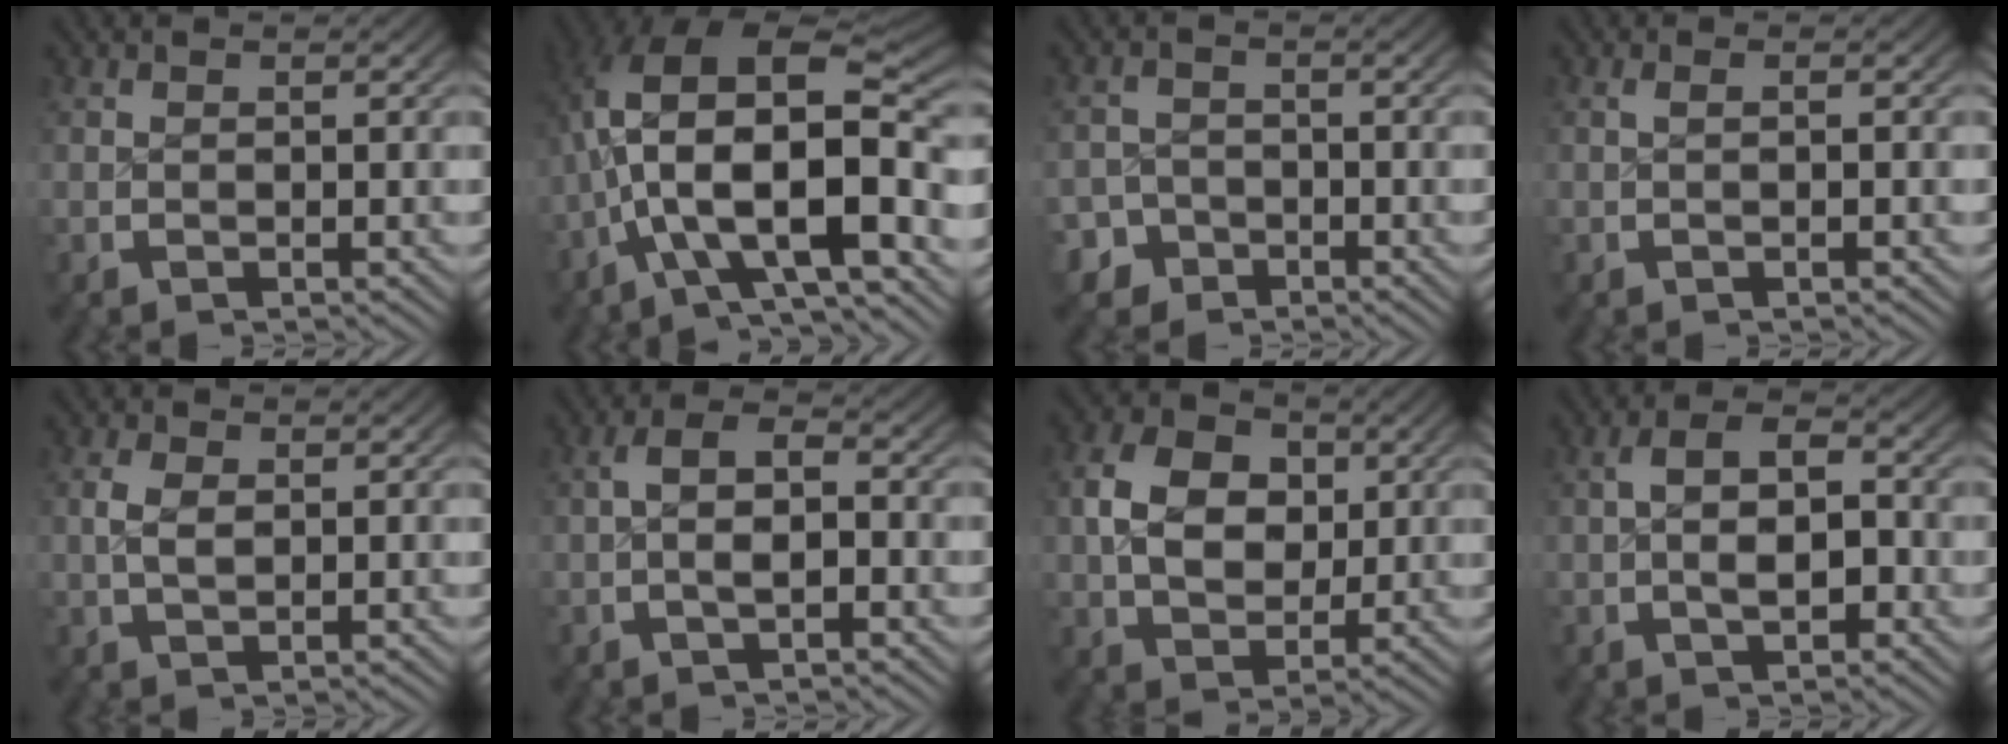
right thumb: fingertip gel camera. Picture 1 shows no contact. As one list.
[{"total": 16.1, "force": [-0.7, 9.9, 12.7], "torque": [-0.251, -0.044, 0.000]}, {"total": 4.2, "force": [-3.3, 2.5, 0.1], "torque": [0.014, -0.017, -0.059]}, {"total": 0.8, "force": [-0.2, 0.0, 0.7], "torque": [-0.011, 0.004, -0.003]}, {"total": 2.0, "force": [0.4, 1.2, 1.5], "torque": [-0.036, -0.006, 0.012]}, {"total": 4.4, "force": [0.0, 2.4, 3.6], "torque": [-0.059, 0.004, -0.010]}, {"total": 7.9, "force": [0.9, 5.7, 5.4], "torque": [-0.097, -0.022, 0.025]}, {"total": 5.6, "force": [-0.1, 3.4, 4.5], "torque": [-0.068, -0.002, -0.007]}]